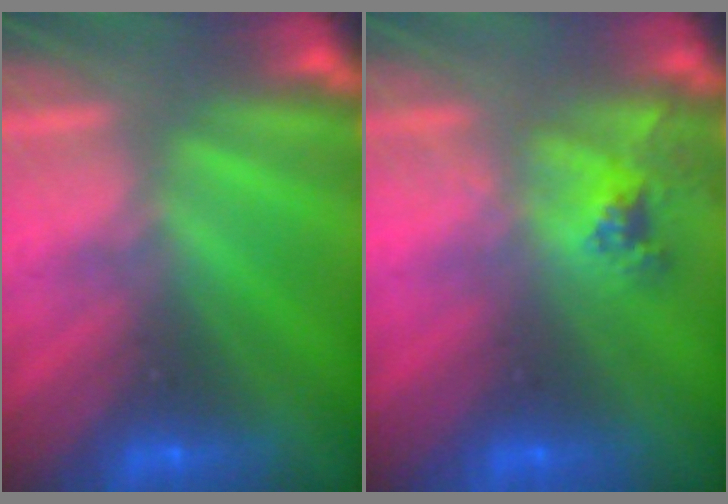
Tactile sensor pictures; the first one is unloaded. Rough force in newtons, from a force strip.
{"total": 2.5}